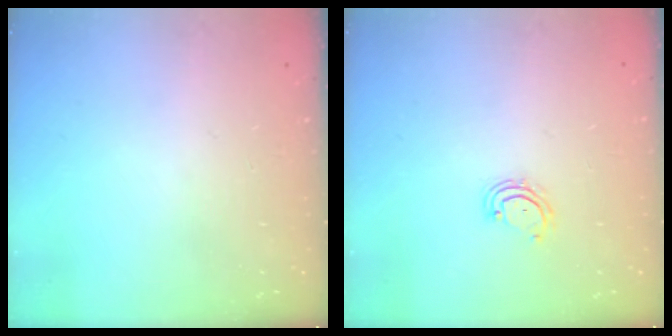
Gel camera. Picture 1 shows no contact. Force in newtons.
{"total": 4.1, "press": 4.1, "slide": 0.3}